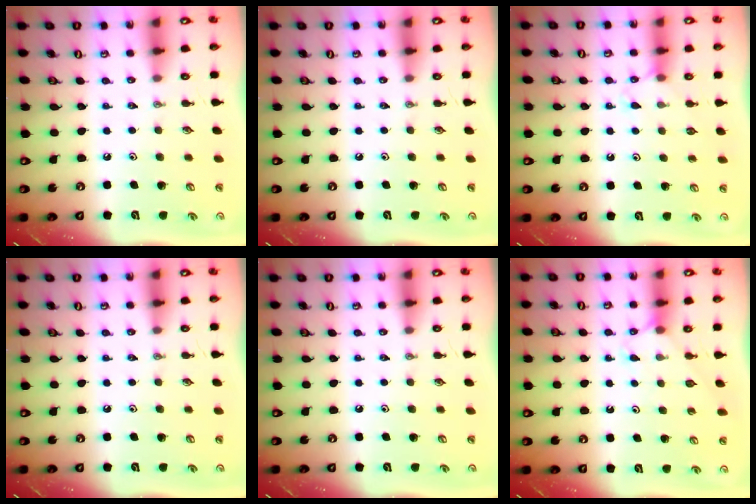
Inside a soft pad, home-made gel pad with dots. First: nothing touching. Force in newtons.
{"total": 0.0}
{"total": 5.4, "press": 5.4, "slide": 0.6}
{"total": 0.0}
{"total": 0.0}
{"total": 5.3, "press": 5.2, "slide": 0.5}